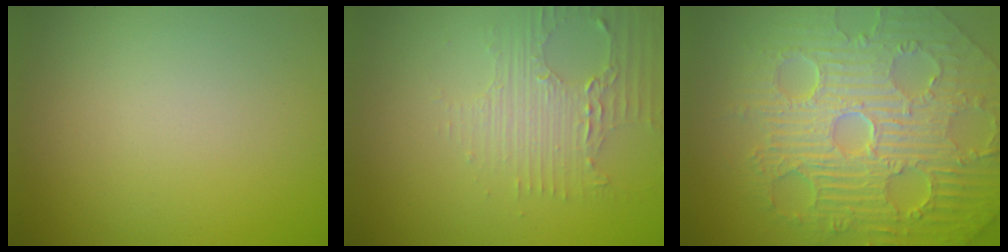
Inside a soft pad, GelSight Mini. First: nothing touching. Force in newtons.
{"total": 3.8, "press": 2.7, "slide": 2.7}
{"total": 11.3, "press": 7.4, "slide": 8.5}